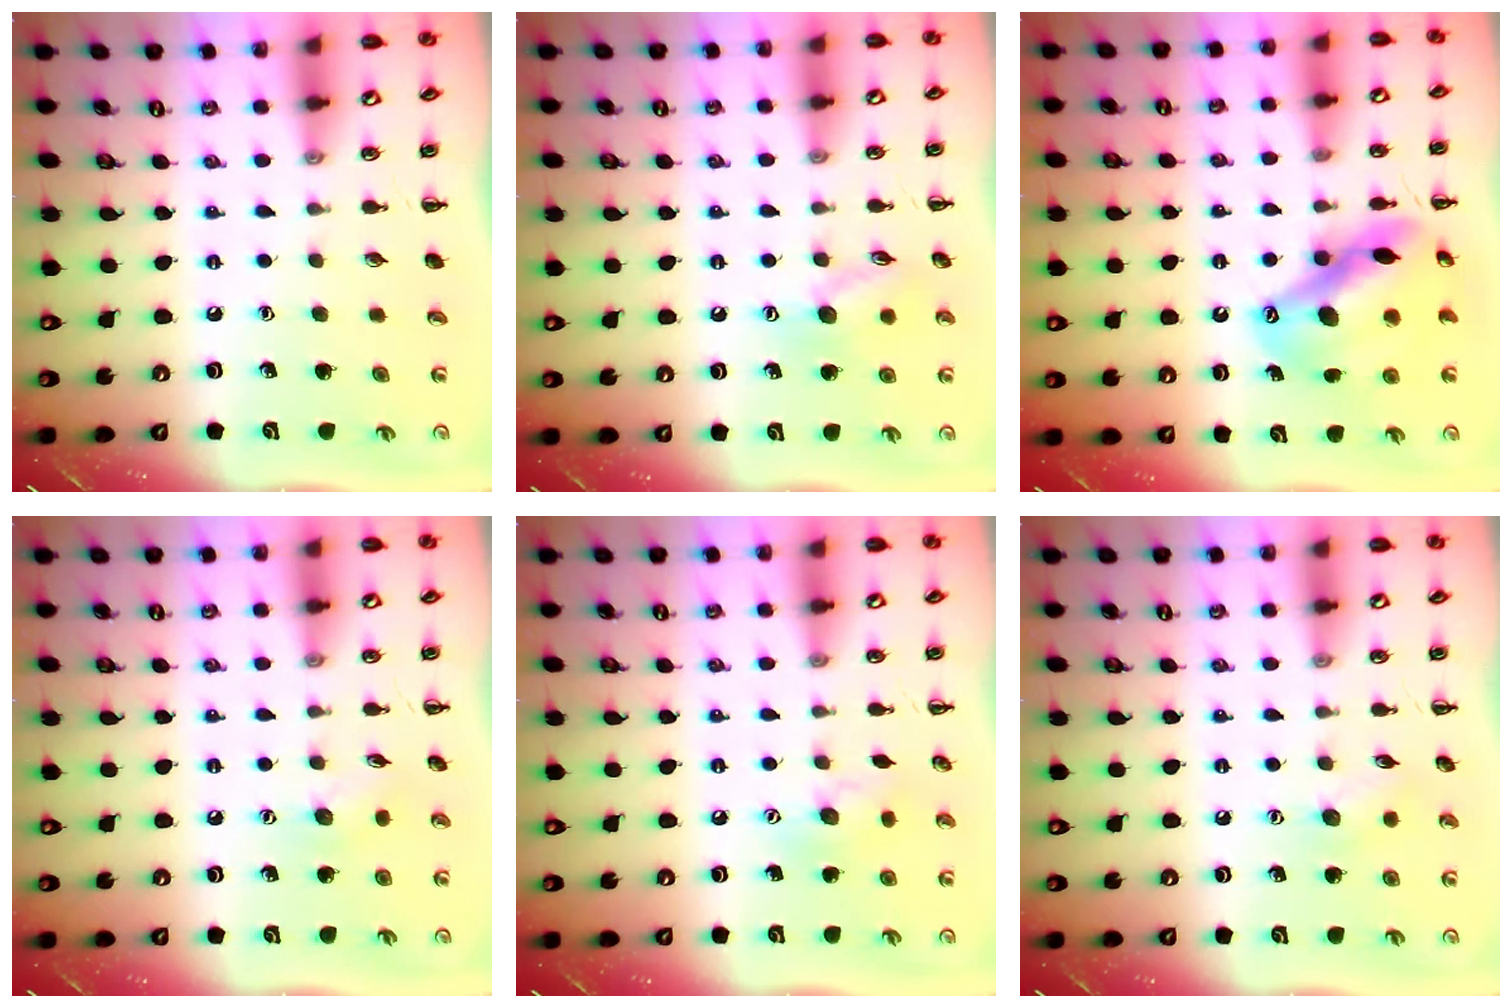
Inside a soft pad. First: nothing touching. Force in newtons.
{"total": 9.2, "press": 9.1, "slide": 1.0}
{"total": 15.6, "press": 15.0, "slide": 4.1}
{"total": 5.5, "press": 5.4, "slide": 1.3}
{"total": 7.9, "press": 7.8, "slide": 1.0}
{"total": 6.3, "press": 6.0, "slide": 1.7}